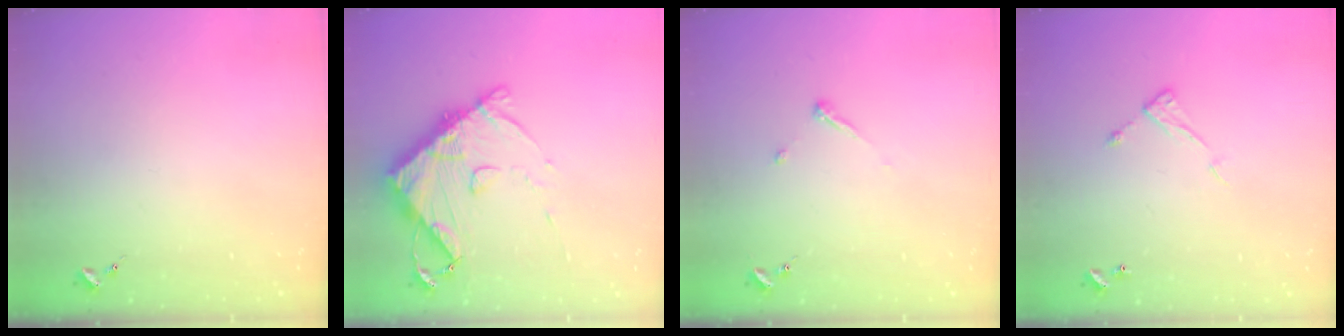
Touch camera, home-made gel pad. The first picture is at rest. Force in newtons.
{"total": 13.5, "press": 13.4, "slide": 1.5}
{"total": 4.5, "press": 4.5, "slide": 0.4}
{"total": 6.5, "press": 6.5, "slide": 0.3}